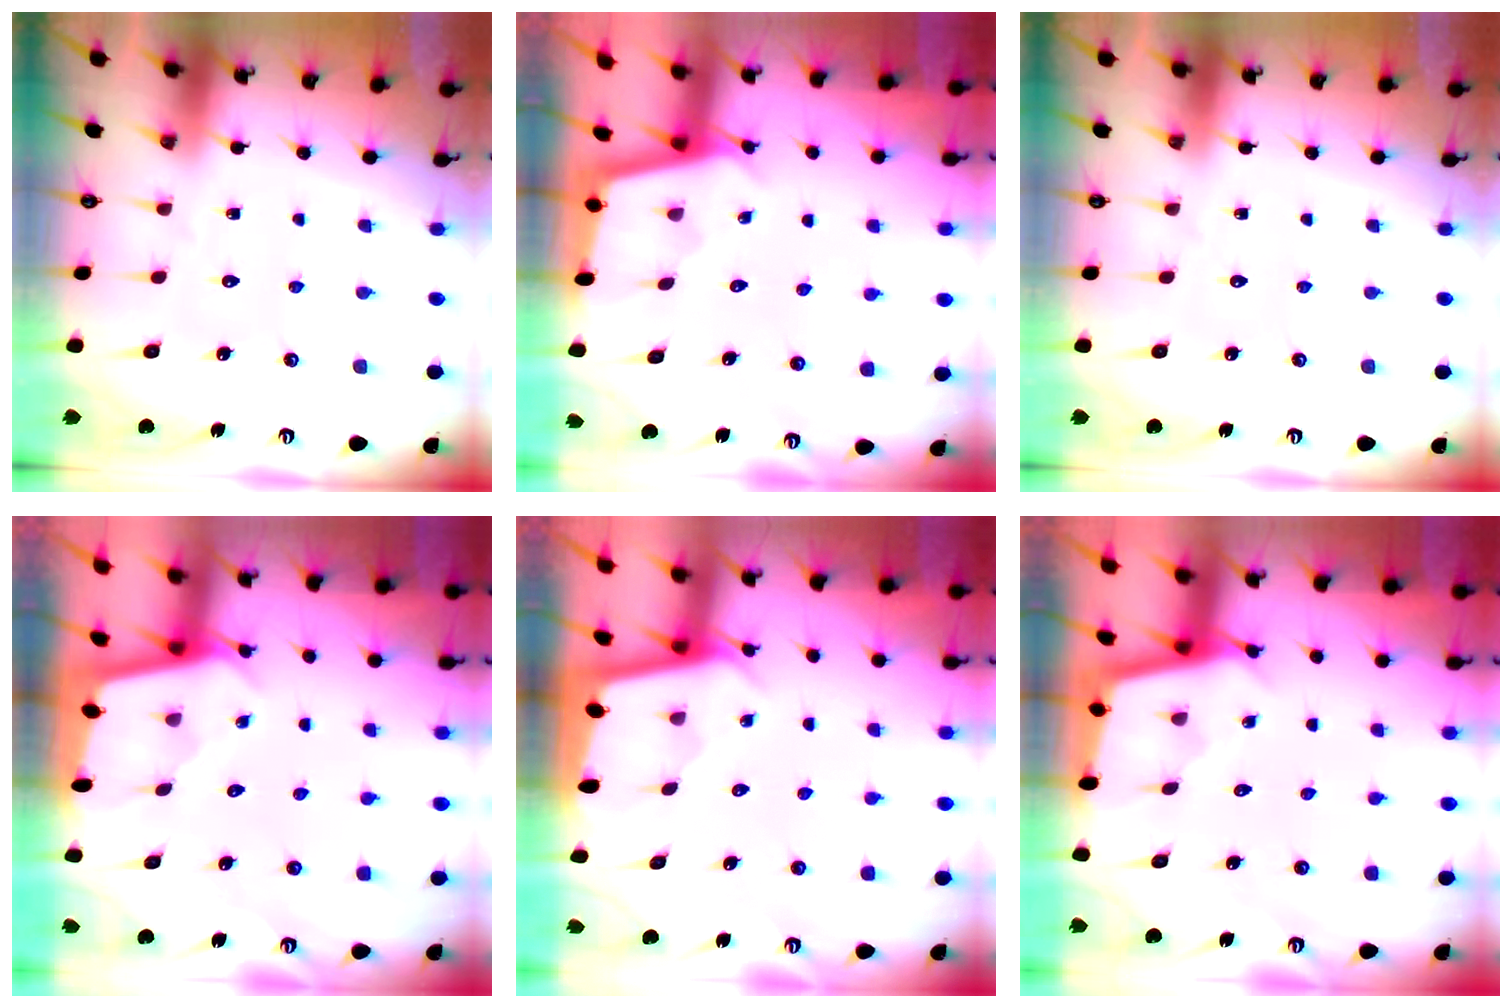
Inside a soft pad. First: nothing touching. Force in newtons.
{"total": 2.3, "press": 2.3, "slide": 0.2}
{"total": 0.0}
{"total": 1.8, "press": 1.8, "slide": 0.1}
{"total": 1.9, "press": 1.9, "slide": 0.1}
{"total": 2.4, "press": 2.4, "slide": 0.2}